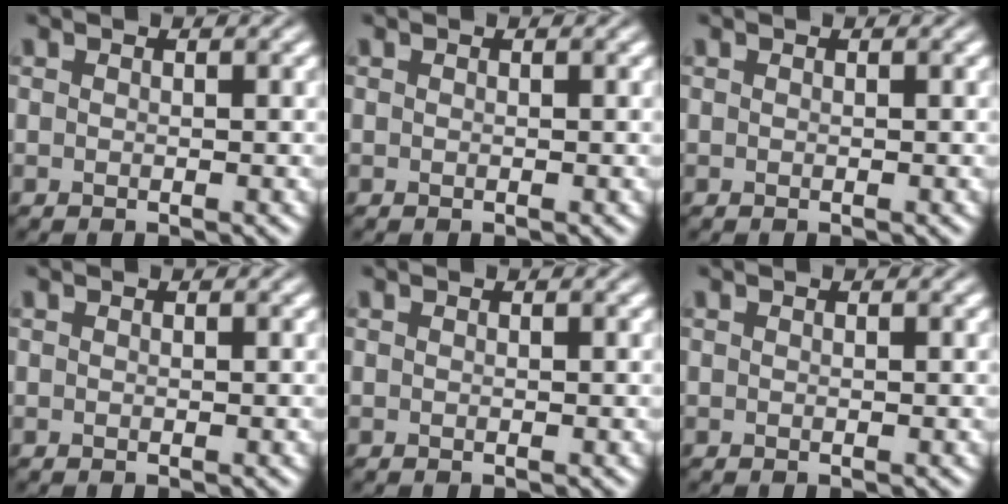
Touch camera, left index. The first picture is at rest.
{"total": 0.0}
{"total": 0.0}
{"total": 0.0}
{"total": 0.0}
{"total": 0.0}